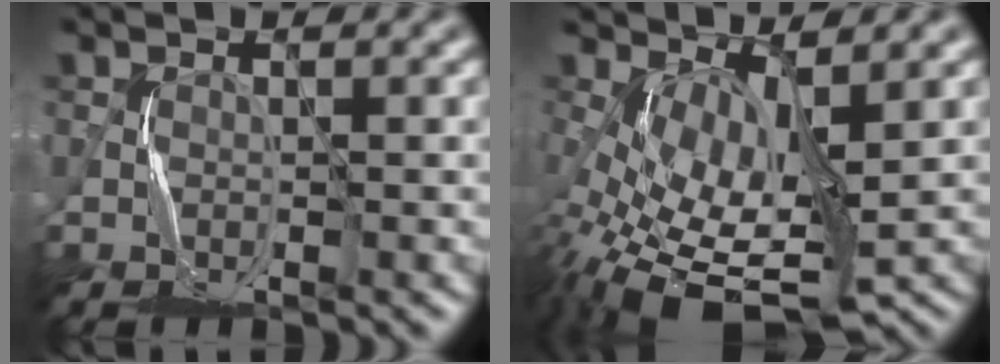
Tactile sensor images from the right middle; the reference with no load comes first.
{"total": 9.0, "force": [-2.7, 3.6, 7.8], "torque": [-0.153, -0.015, -0.039]}